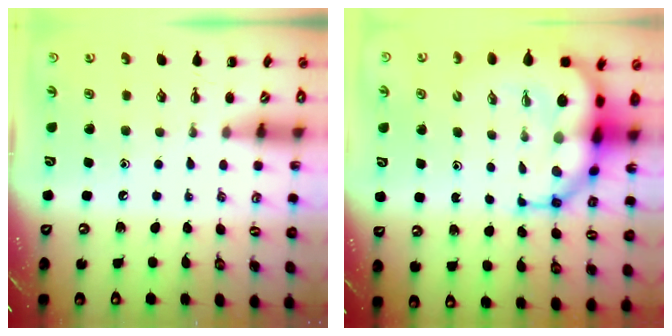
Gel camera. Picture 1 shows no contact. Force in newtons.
{"total": 12.0, "press": 11.4, "slide": 3.6}